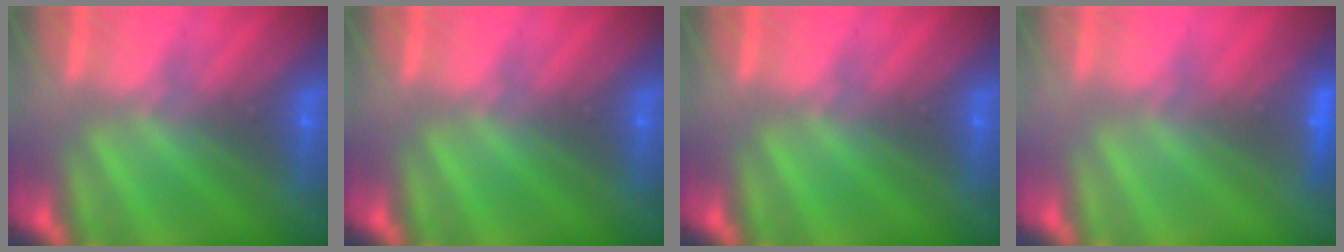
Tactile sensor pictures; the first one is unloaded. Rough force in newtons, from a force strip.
{"total": 0.0}
{"total": 0.0}
{"total": 2.4}